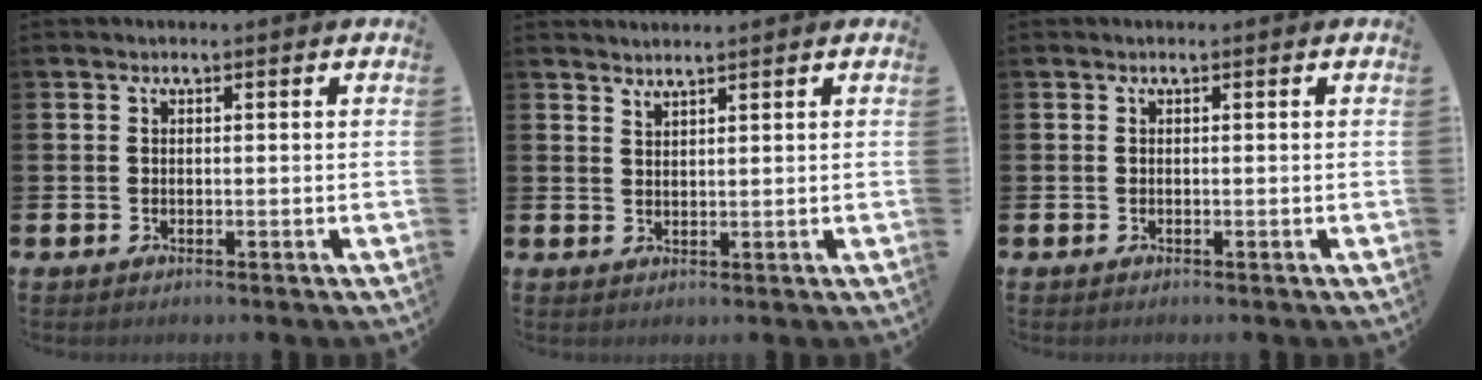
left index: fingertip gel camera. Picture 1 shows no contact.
{"total": 1.8, "force": [1.7, -0.1, -0.1], "torque": [0.008, -0.009, 0.031]}
{"total": 0.0}